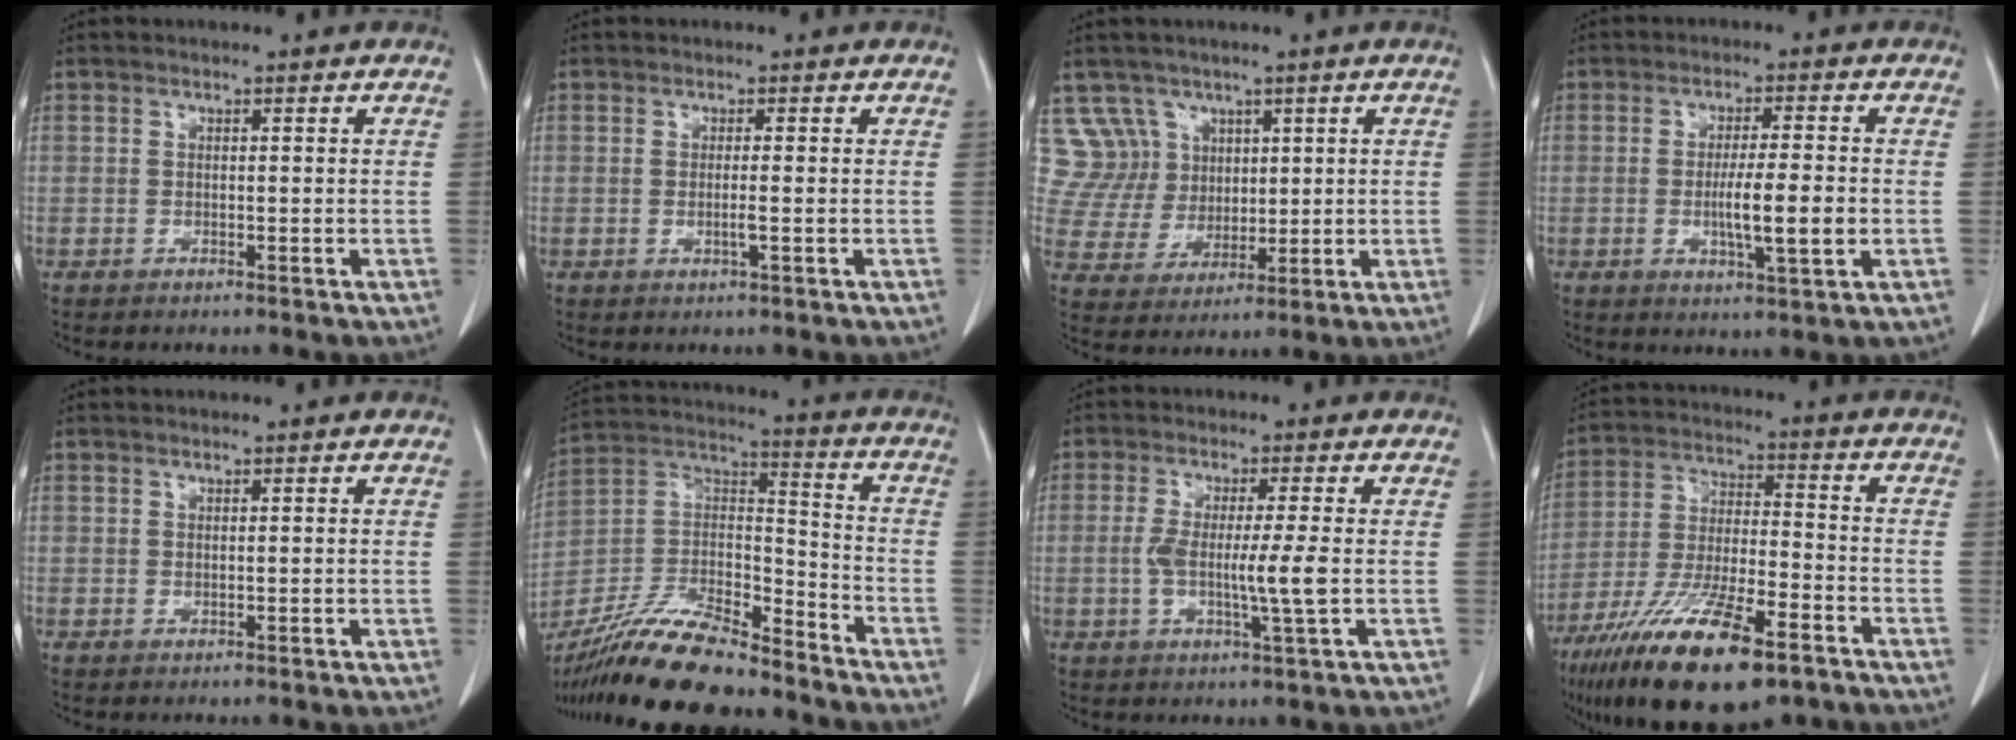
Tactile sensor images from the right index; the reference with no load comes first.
{"total": 1.7, "force": [-0.4, 0.0, 1.7], "torque": [-0.034, -0.003, -0.008]}
{"total": 8.3, "force": [4.3, 7.1, -0.2], "torque": [0.006, 0.023, 0.093]}
{"total": 7.4, "force": [-1.3, 0.6, 7.3], "torque": [-0.124, -0.010, -0.023]}
{"total": 0.0}
{"total": 21.2, "force": [-18.0, 4.7, 10.2], "torque": [-0.226, -0.005, -0.330]}
{"total": 7.1, "force": [-0.7, -0.1, 7.0], "torque": [-0.134, -0.010, -0.016]}
{"total": 19.5, "force": [-12.3, 4.4, 14.4], "torque": [-0.268, -0.037, -0.219]}